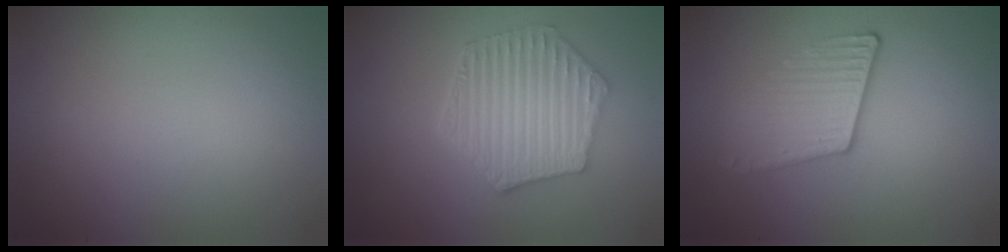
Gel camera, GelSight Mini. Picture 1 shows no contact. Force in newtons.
{"total": 6.3, "press": 5.0, "slide": 3.7}
{"total": 3.6, "press": 2.7, "slide": 2.4}